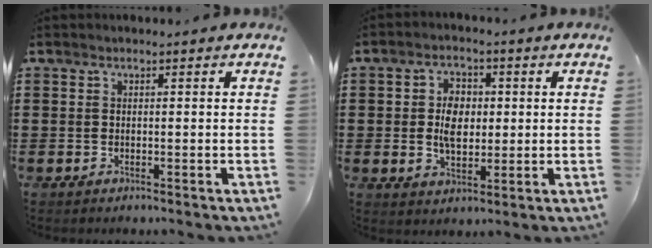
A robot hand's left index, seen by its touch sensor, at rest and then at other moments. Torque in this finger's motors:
{"motor_torque": [1.31, 0.83, 0.30, 0.08]}